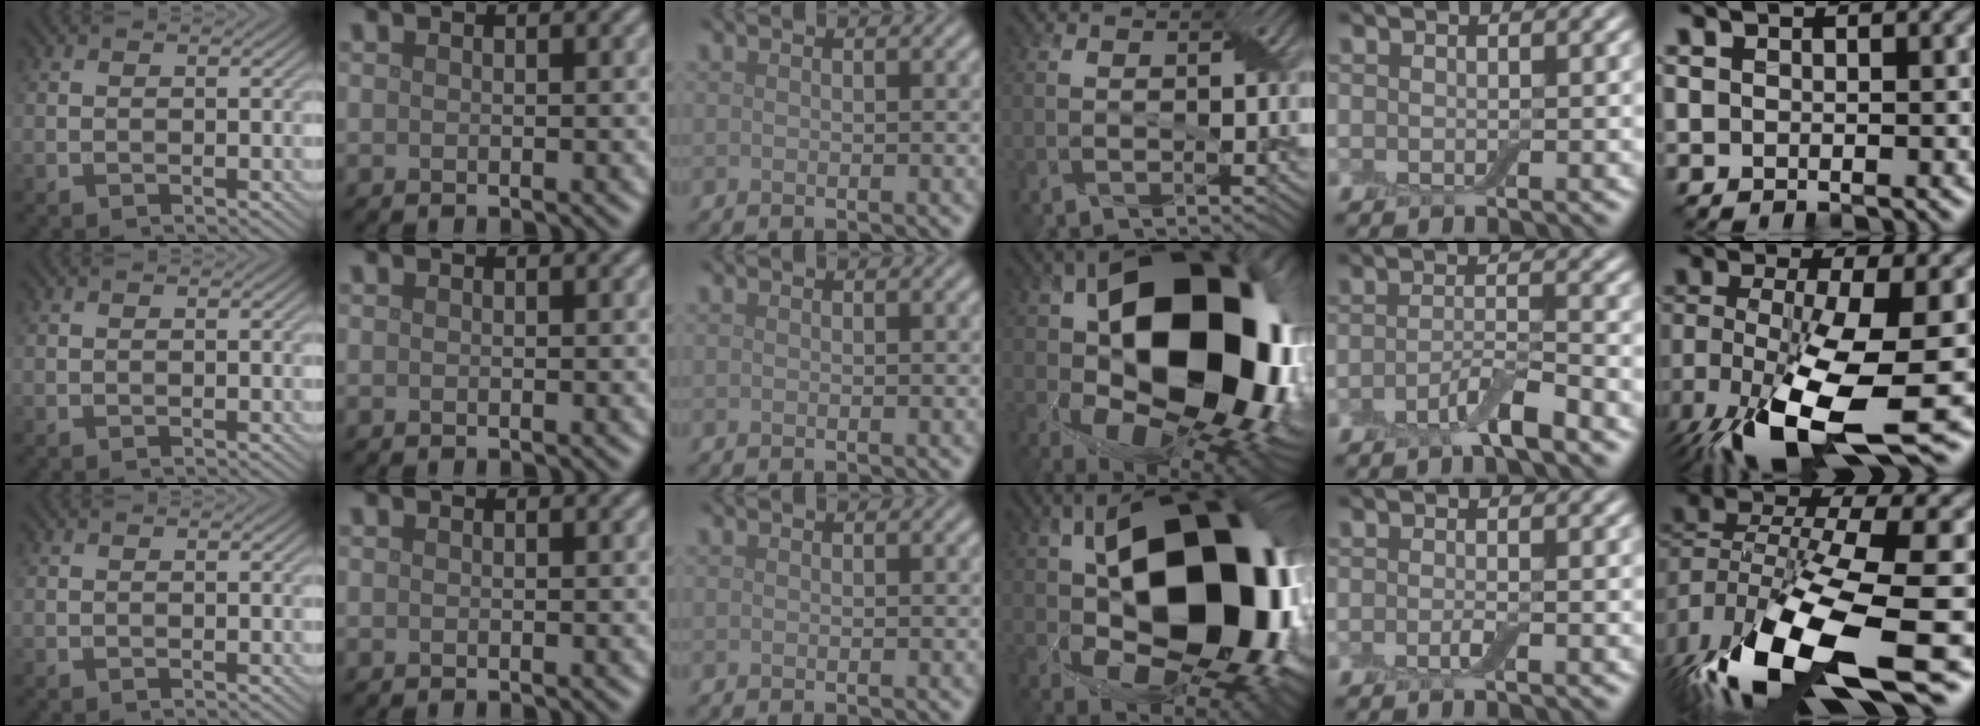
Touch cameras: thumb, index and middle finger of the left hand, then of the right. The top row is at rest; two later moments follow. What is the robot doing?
{"motion": "wrap", "object": "adhesive wrap"}